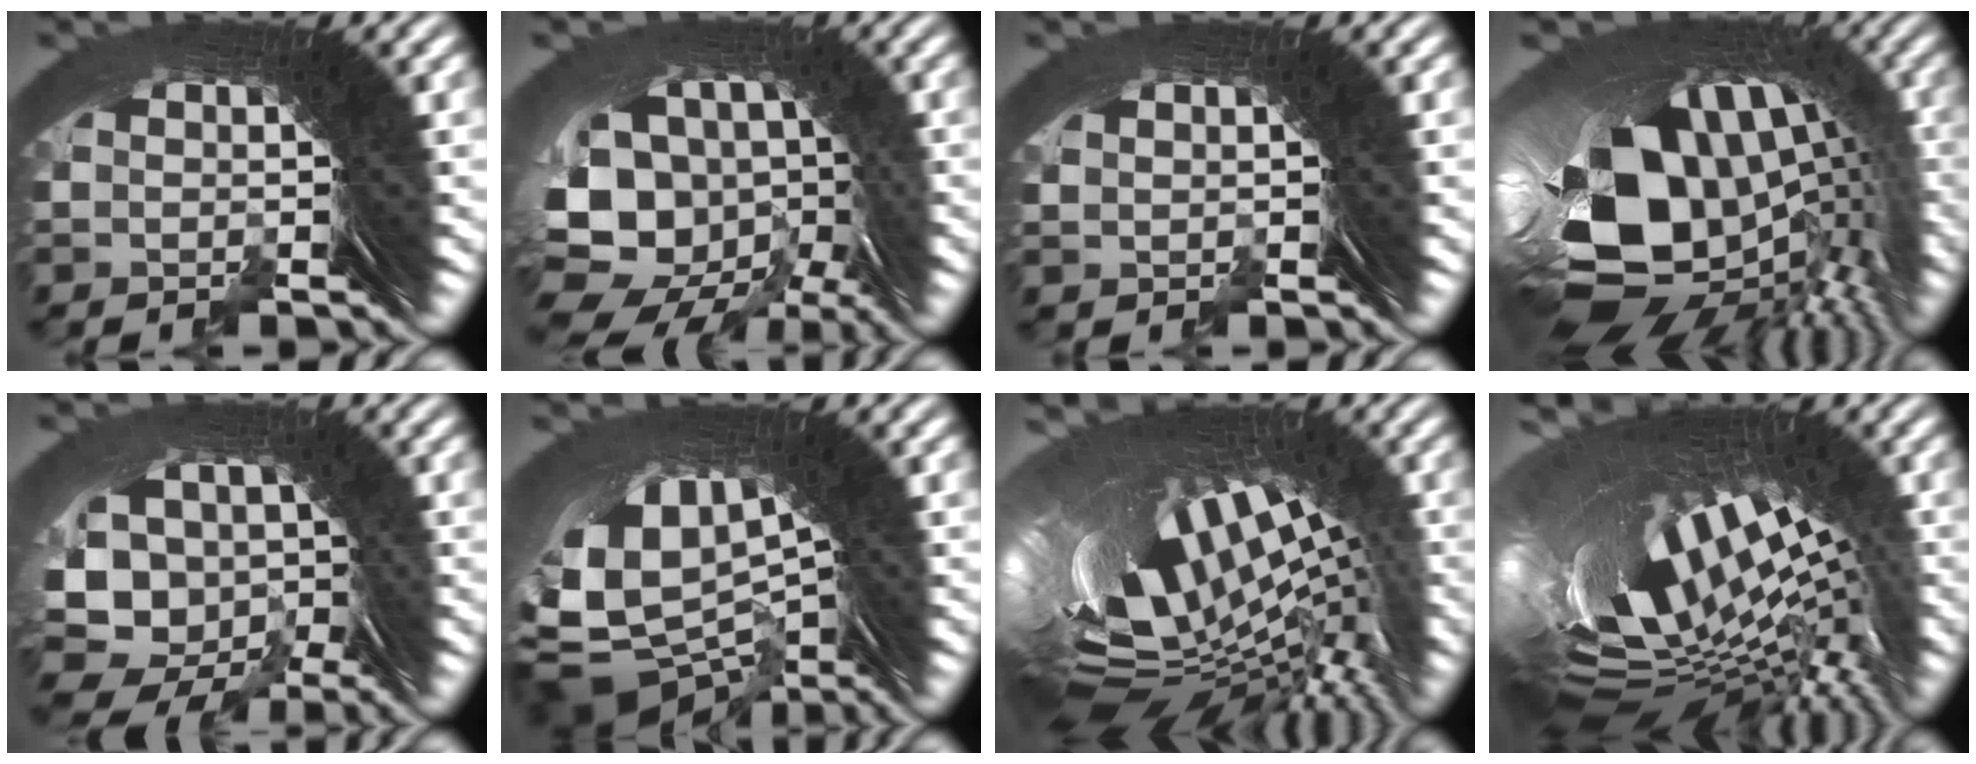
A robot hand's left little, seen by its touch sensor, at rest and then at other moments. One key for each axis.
{"total": 13.8, "fx": -4.6, "fy": 10.8, "fz": 7.3, "tx": -0.194, "ty": -0.082, "tz": -0.047}
{"total": 0.9, "fx": 0.1, "fy": 0.0, "fz": -0.9, "tx": 0.018, "ty": -0.004, "tz": 0.013}
{"total": 21.2, "fx": -3.7, "fy": 13.7, "fz": 15.8, "tx": -0.281, "ty": -0.057, "tz": -0.030}
{"total": 15.1, "fx": -3.3, "fy": 12.7, "fz": 7.4, "tx": -0.206, "ty": -0.079, "tz": -0.038}
{"total": 12.8, "fx": -2.6, "fy": 9.5, "fz": 8.1, "tx": -0.195, "ty": -0.069, "tz": -0.015}
{"total": 20.8, "fx": -1.4, "fy": 13.0, "fz": 16.2, "tx": -0.295, "ty": -0.046, "tz": -0.001}
{"total": 22.2, "fx": -0.6, "fy": 12.6, "fz": 18.2, "tx": -0.324, "ty": -0.037, "tz": 0.010}